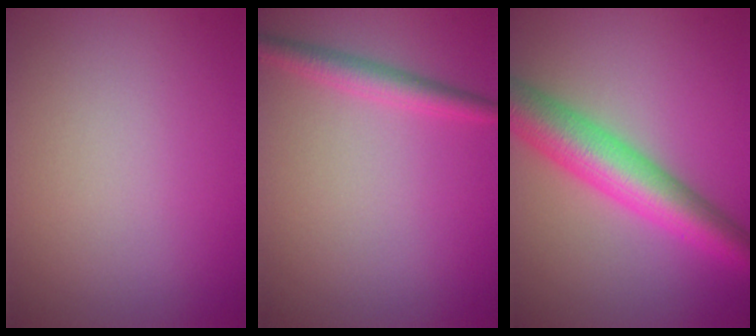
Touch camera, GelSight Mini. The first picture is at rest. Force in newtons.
{"total": 2.4, "press": 2.4, "slide": 0.1}
{"total": 7.2, "press": 7.2, "slide": 0.1}